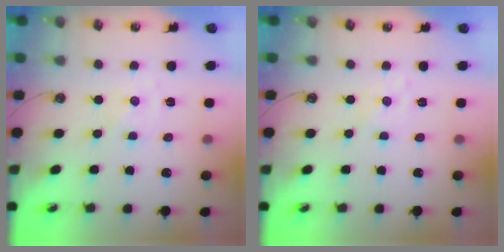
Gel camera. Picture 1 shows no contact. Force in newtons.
{"total": 1.7, "press": 1.6, "slide": 0.2}